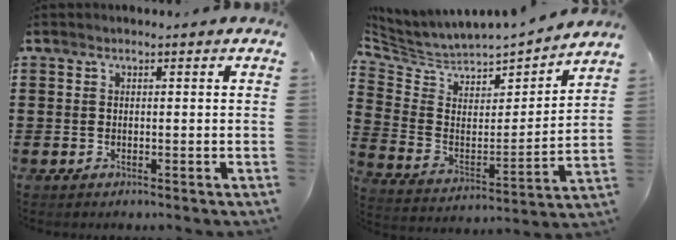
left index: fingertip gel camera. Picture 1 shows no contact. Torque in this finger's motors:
{"motor_torque": [1.22, -0.91, 0.28, 0.06]}